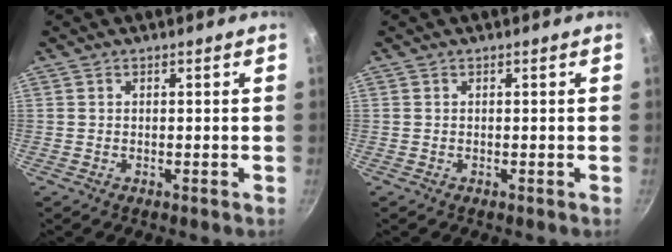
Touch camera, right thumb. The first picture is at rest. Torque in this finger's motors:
{"motor_torque": [0.28, 0.40, 0.54, -0.45, 0.11]}